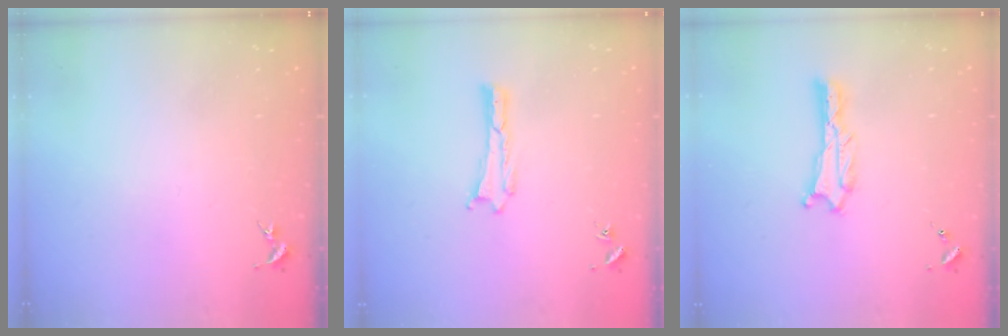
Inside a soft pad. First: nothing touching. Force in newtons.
{"total": 0.0}
{"total": 0.7, "press": 0.7, "slide": 0.1}